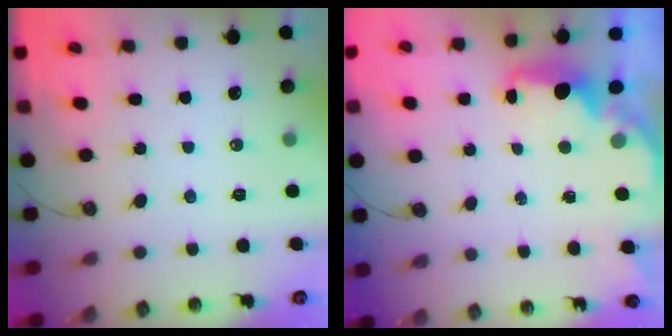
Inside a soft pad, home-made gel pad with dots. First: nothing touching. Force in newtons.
{"total": 2.2, "press": 2.1, "slide": 0.7}